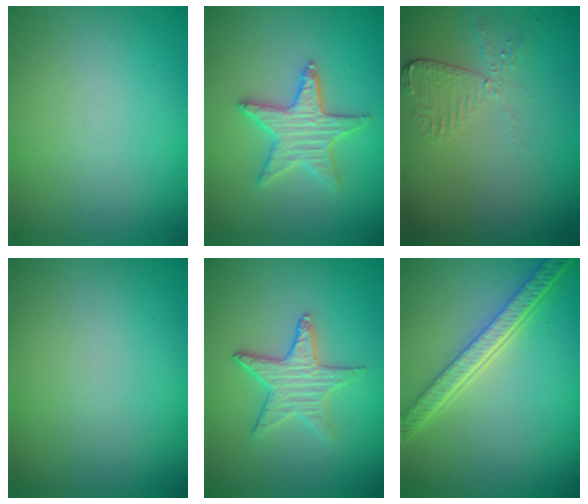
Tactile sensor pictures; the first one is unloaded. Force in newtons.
{"total": 4.3, "press": 4.2, "slide": 0.8}
{"total": 2.5, "press": 2.3, "slide": 1.0}
{"total": 0.0}
{"total": 3.2, "press": 3.0, "slide": 1.2}
{"total": 5.4, "press": 4.2, "slide": 3.4}